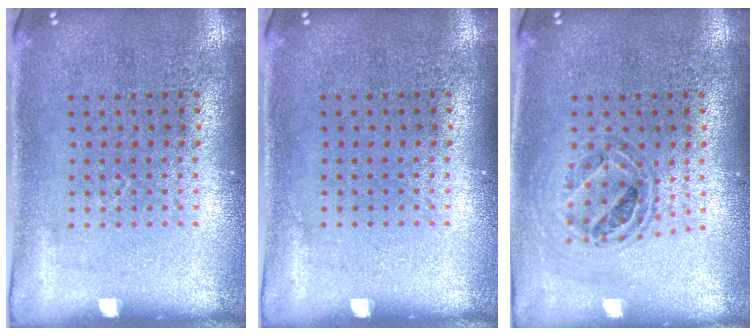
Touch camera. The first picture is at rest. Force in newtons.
{"total": 0.0}
{"total": 0.8, "press": 0.8, "slide": 0.0}